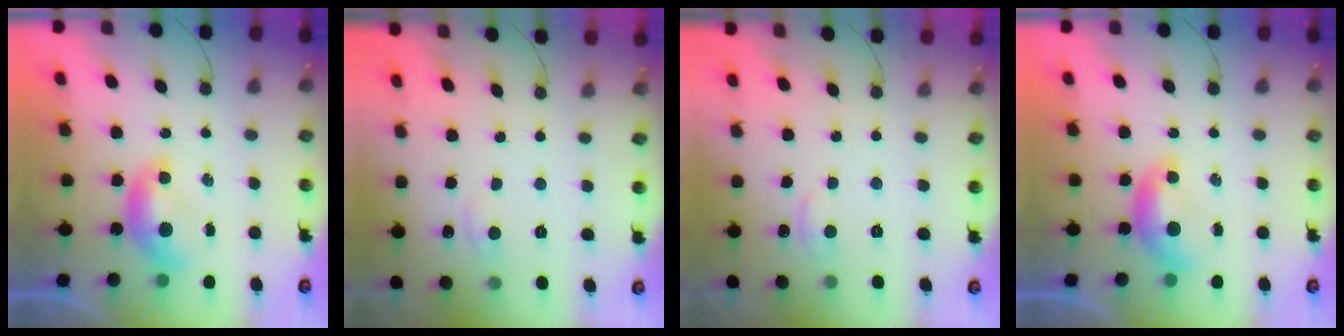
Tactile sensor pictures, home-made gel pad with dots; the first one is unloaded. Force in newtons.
{"total": 0.6, "press": 0.3, "slide": 0.6}
{"total": 1.8, "press": 1.7, "slide": 0.6}
{"total": 0.0}